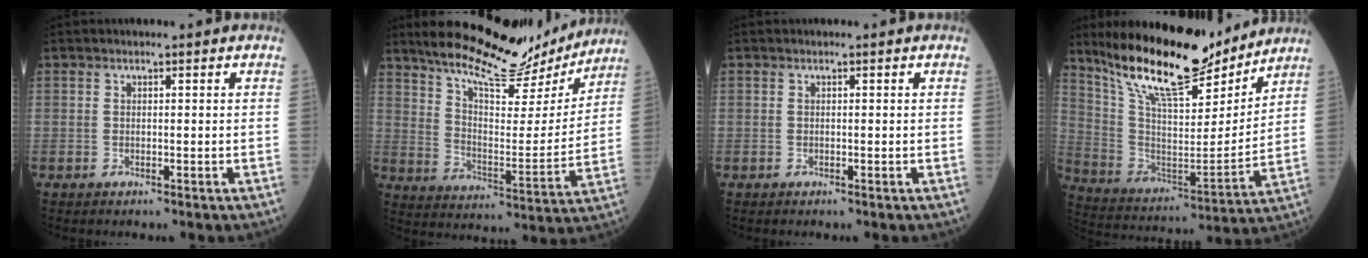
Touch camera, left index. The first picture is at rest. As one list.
[{"total": 19.6, "force": [17.2, 4.2, 8.3], "torque": [-0.133, -0.007, 0.256]}, {"total": 0.0}, {"total": 19.1, "force": [15.9, 4.1, 9.7], "torque": [-0.172, -0.010, 0.285]}]